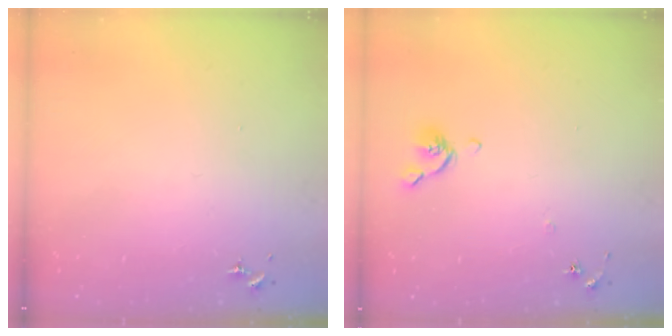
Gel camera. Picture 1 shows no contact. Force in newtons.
{"total": 5.4, "press": 5.3, "slide": 1.1}